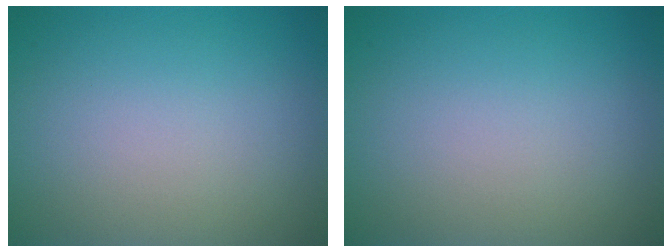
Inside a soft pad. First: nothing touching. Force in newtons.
{"total": 0.0}